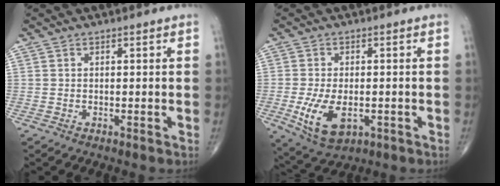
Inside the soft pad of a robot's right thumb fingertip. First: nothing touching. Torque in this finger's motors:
{"motor_torque": [0.05, 0.31, 0.53, 0.27, 0.30]}